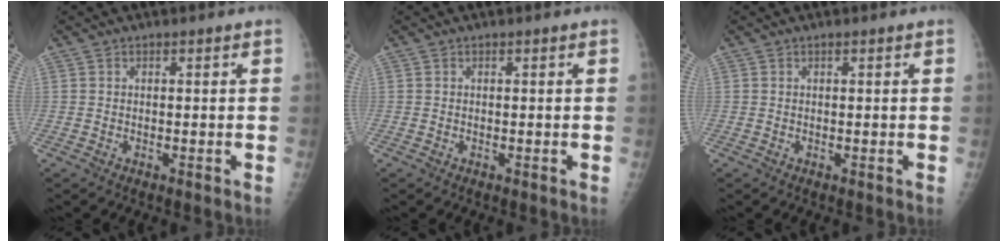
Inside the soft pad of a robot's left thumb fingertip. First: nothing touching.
{"total": 0.0}
{"total": 0.0}